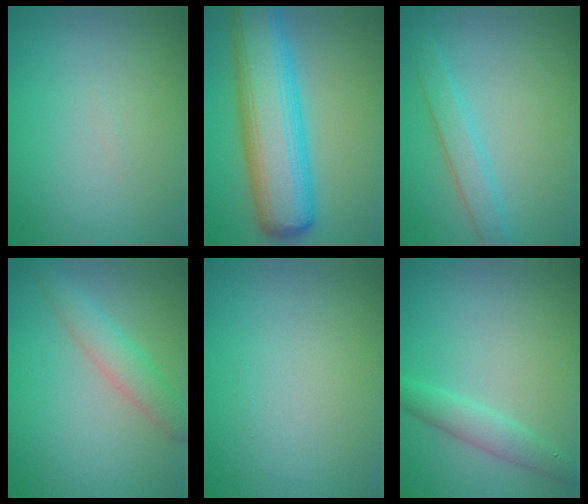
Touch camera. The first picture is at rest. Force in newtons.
{"total": 10.4, "press": 10.4, "slide": 0.2}
{"total": 2.3, "press": 2.3, "slide": 0.0}
{"total": 2.8, "press": 2.8, "slide": 0.1}
{"total": 0.0}
{"total": 2.3, "press": 2.3, "slide": 0.1}